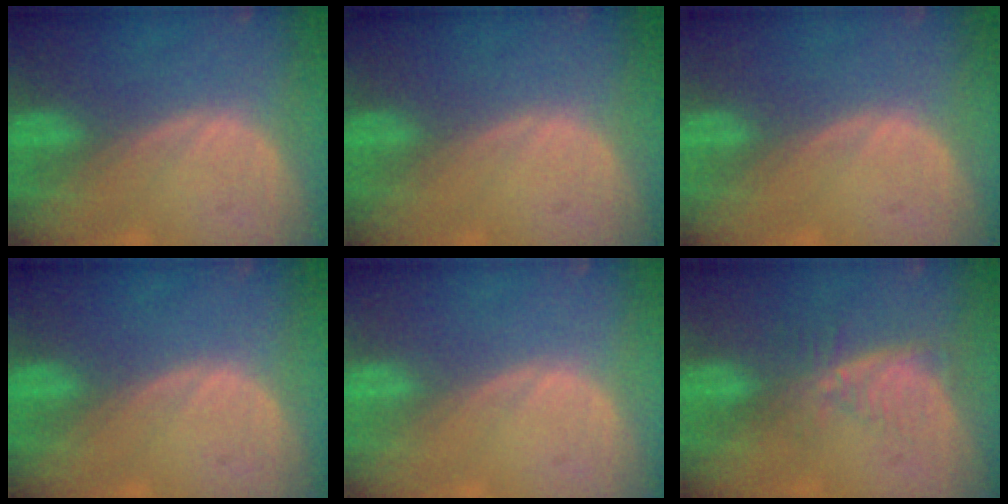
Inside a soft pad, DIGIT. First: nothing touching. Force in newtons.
{"total": 0.0}
{"total": 0.0}
{"total": 0.0}
{"total": 0.0}
{"total": 5.5, "press": 4.6, "slide": 3.0}